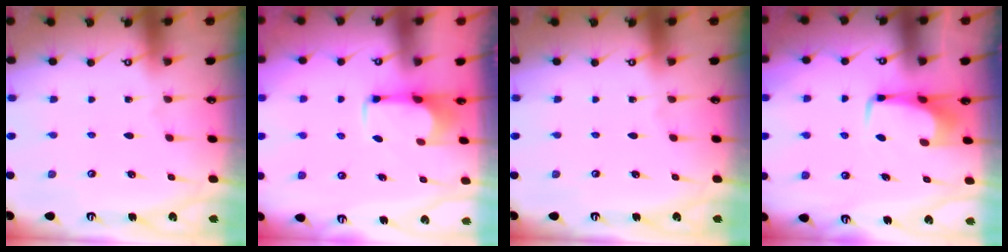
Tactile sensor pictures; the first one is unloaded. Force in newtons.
{"total": 2.7, "press": 2.6, "slide": 0.9}
{"total": 0.0}
{"total": 3.7, "press": 3.7, "slide": 0.3}